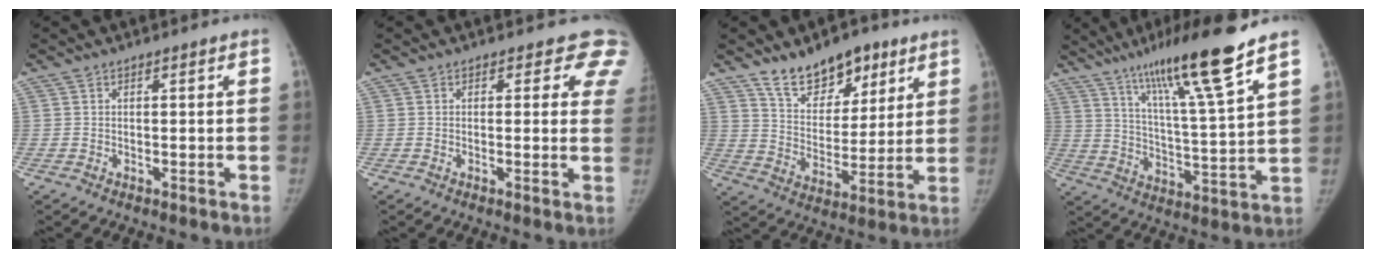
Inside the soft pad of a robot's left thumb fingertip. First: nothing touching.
{"total": 5.9, "force": [4.6, 3.3, 1.8], "torque": [0.028, -0.015, 0.021]}
{"total": 13.5, "force": [9.2, 7.6, 6.2], "torque": [-0.054, -0.056, 0.160]}
{"total": 17.2, "force": [11.7, 0.7, 12.6], "torque": [-0.199, -0.055, 0.195]}